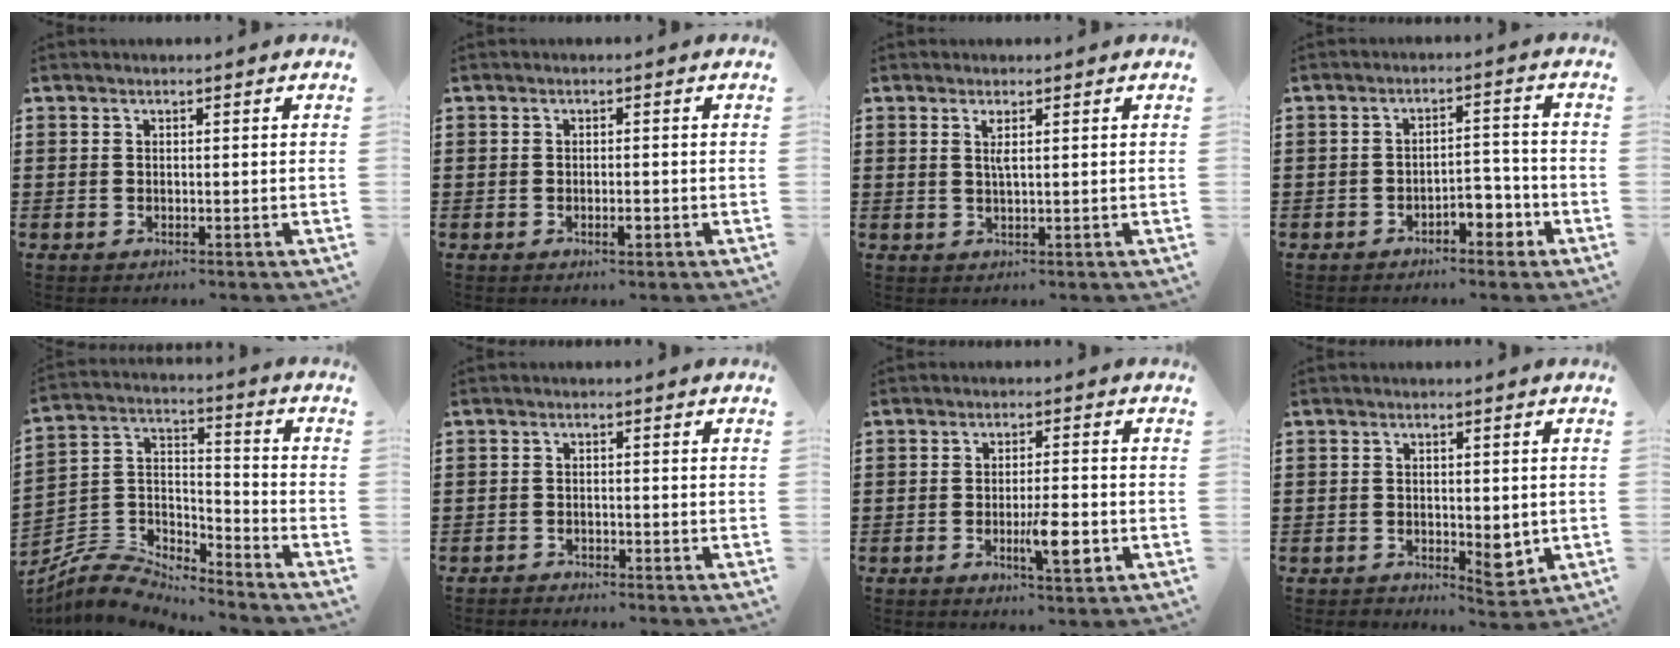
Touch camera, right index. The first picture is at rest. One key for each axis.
{"total": 1.6, "fx": -0.7, "fy": 0.5, "fz": 1.3, "tx": -0.025, "ty": -0.003, "tz": -0.012}
{"total": 1.7, "fx": 0.6, "fy": 0.2, "fz": 1.5, "tx": -0.033, "ty": 0.000, "tz": 0.010}
{"total": 4.1, "fx": -2.7, "fy": 1.9, "fz": 2.5, "tx": -0.041, "ty": 0.012, "tz": -0.051}
{"total": 6.4, "fx": -6.1, "fy": 1.6, "fz": 0.8, "tx": -0.039, "ty": -0.001, "tz": -0.129}
{"total": 1.3, "fx": -1.2, "fy": 0.2, "fz": -0.2, "tx": -0.001, "ty": 0.003, "tz": -0.027}
{"total": 6.5, "fx": -2.2, "fy": 1.5, "fz": 5.9, "tx": -0.106, "ty": -0.008, "tz": -0.035}
{"total": 3.4, "fx": -0.8, "fy": 2.2, "fz": 2.4, "tx": -0.035, "ty": 0.002, "tz": -0.016}